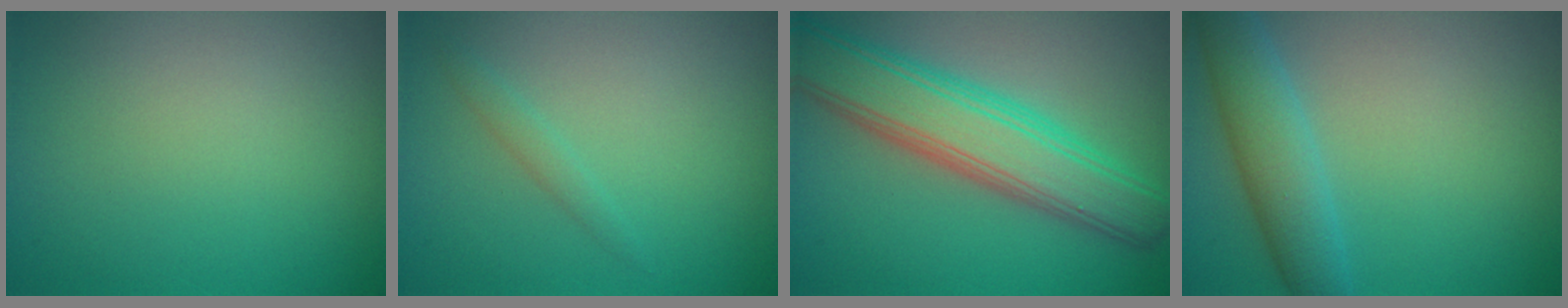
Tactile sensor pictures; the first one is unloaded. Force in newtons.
{"total": 1.0, "press": 1.0, "slide": 0.0}
{"total": 7.3, "press": 7.3, "slide": 0.1}
{"total": 4.2, "press": 4.2, "slide": 0.2}